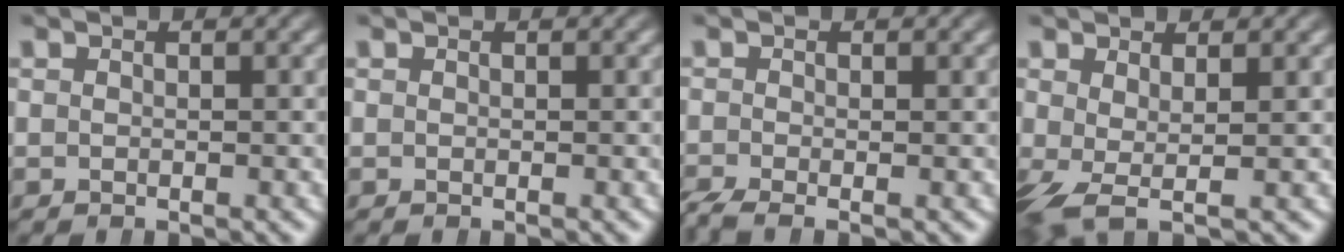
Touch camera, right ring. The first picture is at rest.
{"total": 0.0}
{"total": 2.6, "force": [-1.8, 1.3, 1.2], "torque": [-0.028, -0.010, -0.028]}
{"total": 3.1, "force": [-1.2, 1.2, 2.6], "torque": [-0.070, -0.032, -0.001]}